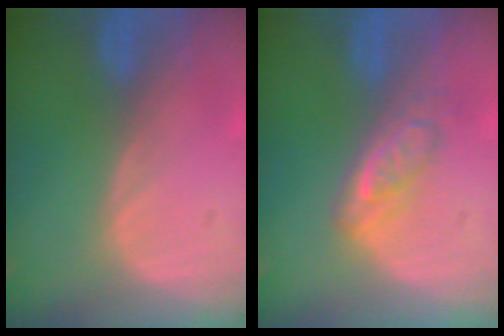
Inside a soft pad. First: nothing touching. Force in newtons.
{"total": 4.8, "press": 4.5, "slide": 1.5}